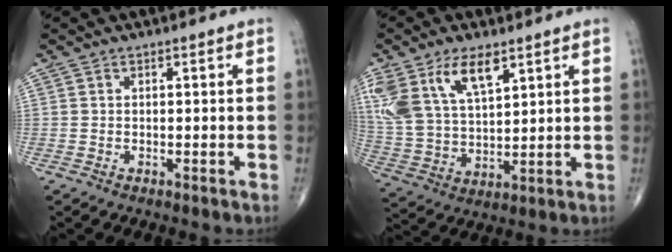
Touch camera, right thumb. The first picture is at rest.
{"total": 15.7, "force": [8.2, 7.8, 10.8], "torque": [-0.211, -0.023, 0.167]}